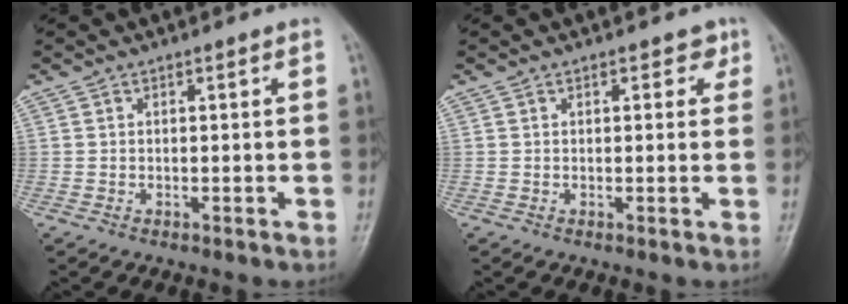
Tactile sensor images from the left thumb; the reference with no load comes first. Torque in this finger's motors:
{"motor_torque": [0.06, -0.06, -0.50, 0.01, 0.06]}